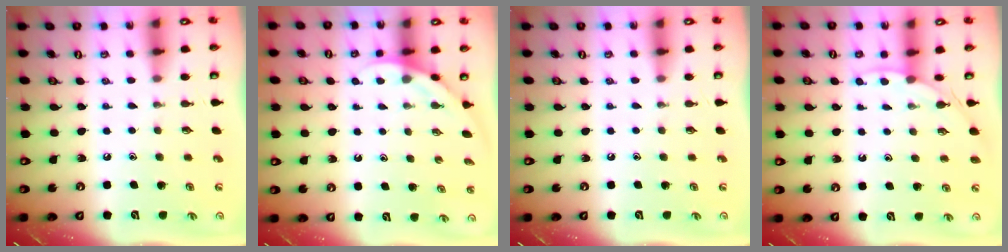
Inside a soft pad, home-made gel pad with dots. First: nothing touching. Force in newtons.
{"total": 2.6, "press": 2.6, "slide": 0.1}
{"total": 0.0}
{"total": 2.9, "press": 2.9, "slide": 0.4}